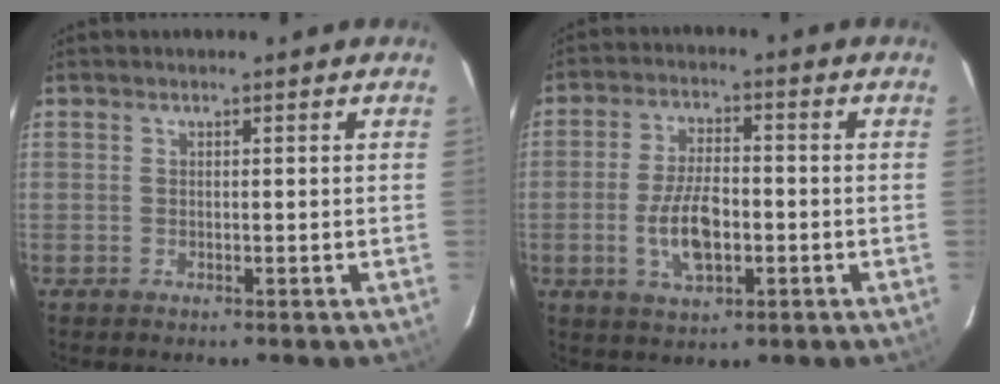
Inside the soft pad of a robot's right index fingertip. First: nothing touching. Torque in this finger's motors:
{"motor_torque": [1.39, -0.41, 0.45, 0.09]}